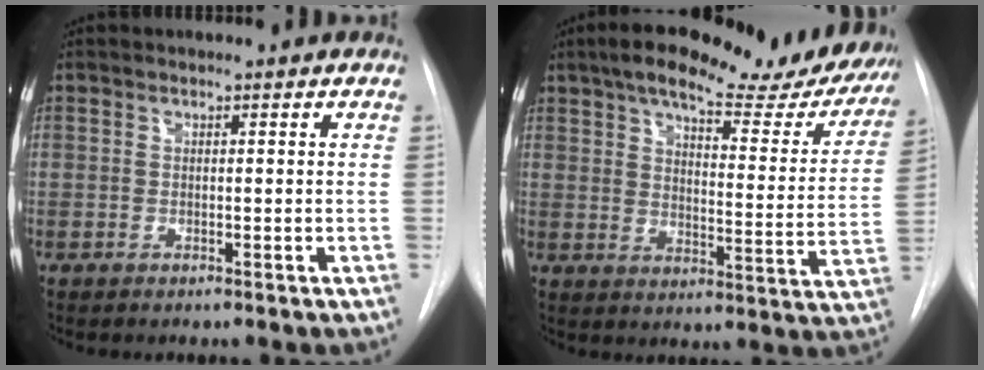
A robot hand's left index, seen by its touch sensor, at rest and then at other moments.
{"total": 26.2, "force": [21.9, 6.1, 13.0], "torque": [-0.194, -0.029, 0.263]}